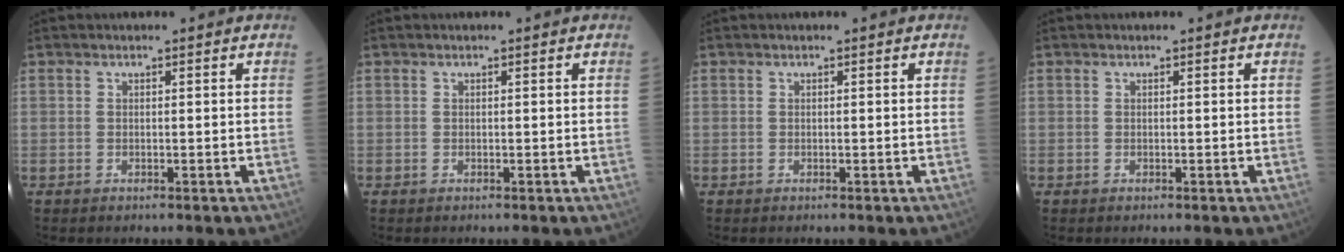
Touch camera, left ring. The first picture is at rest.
{"total": 0.0}
{"total": 0.0}
{"total": 0.0}